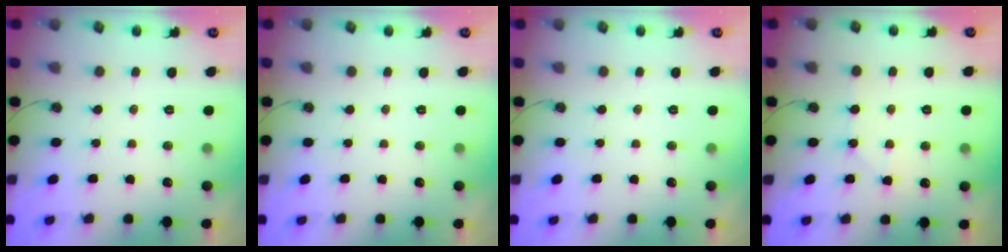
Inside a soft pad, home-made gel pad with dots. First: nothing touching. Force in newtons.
{"total": 0.0}
{"total": 0.0}
{"total": 4.9, "press": 4.8, "slide": 0.8}